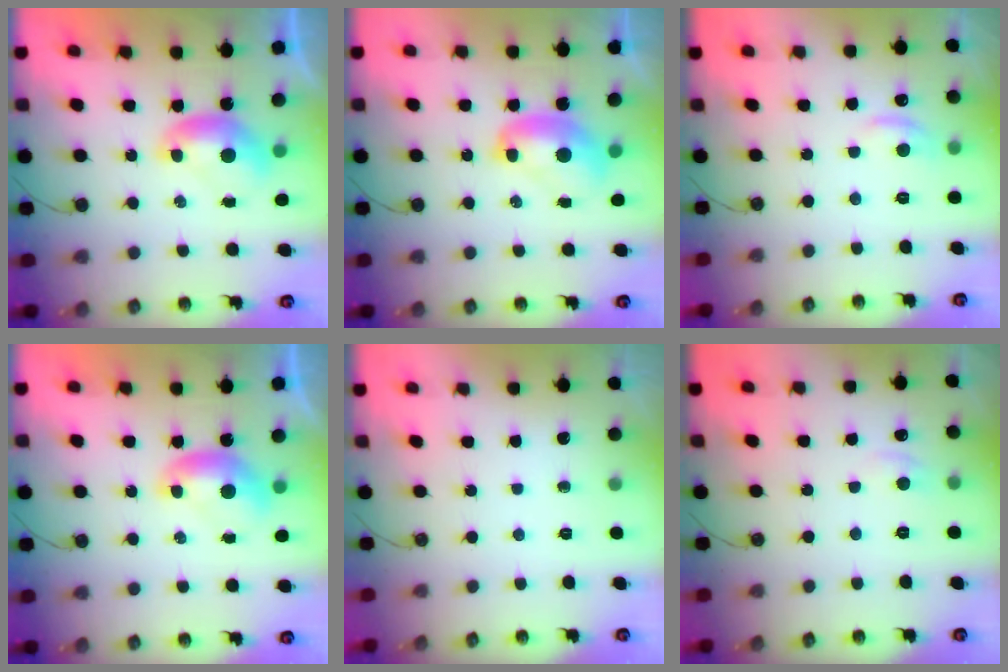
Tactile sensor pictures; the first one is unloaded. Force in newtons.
{"total": 2.4, "press": 2.4, "slide": 0.3}
{"total": 2.6, "press": 2.5, "slide": 0.8}
{"total": 0.0}
{"total": 0.0}
{"total": 0.9, "press": 0.7, "slide": 0.6}